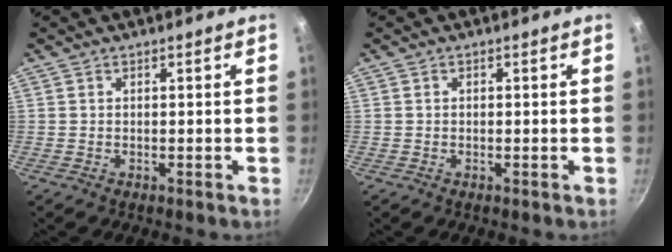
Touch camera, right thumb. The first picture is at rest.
{"total": 0.0}